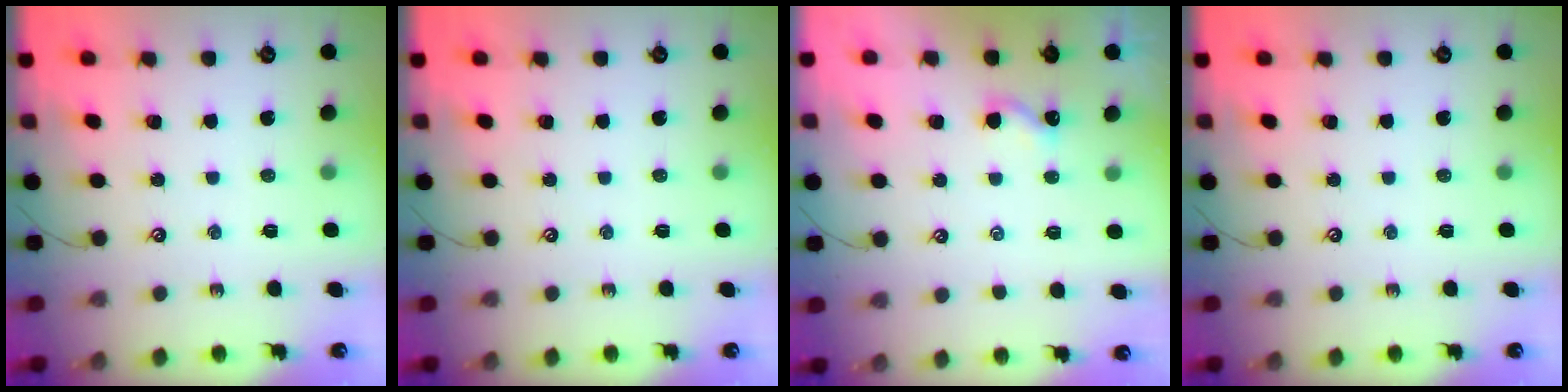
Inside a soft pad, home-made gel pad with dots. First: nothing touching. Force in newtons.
{"total": 0.0}
{"total": 3.7, "press": 3.7, "slide": 0.2}
{"total": 0.0}